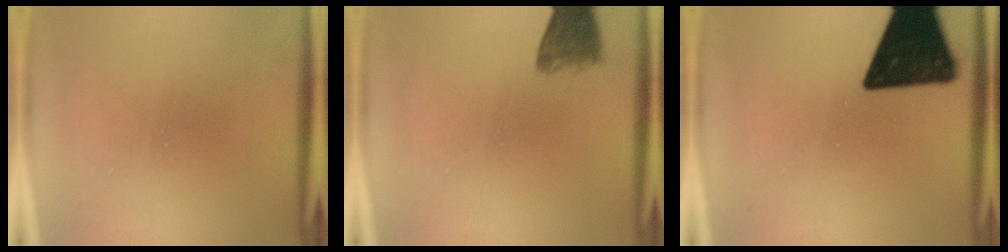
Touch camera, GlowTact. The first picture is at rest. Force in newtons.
{"total": 4.6}
{"total": 17.1}